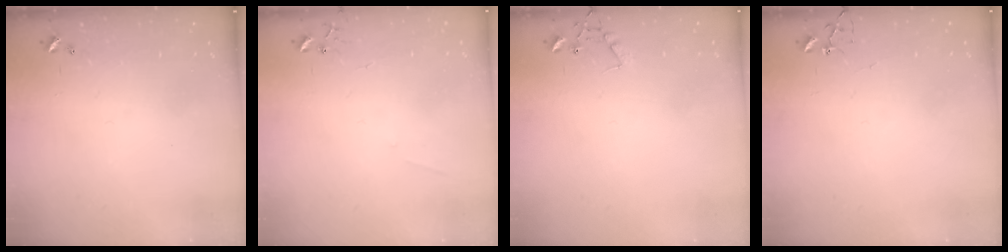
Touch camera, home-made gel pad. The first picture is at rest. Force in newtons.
{"total": 3.8, "press": 3.7, "slide": 0.6}
{"total": 6.8, "press": 6.8, "slide": 0.5}
{"total": 3.2, "press": 3.2, "slide": 0.3}